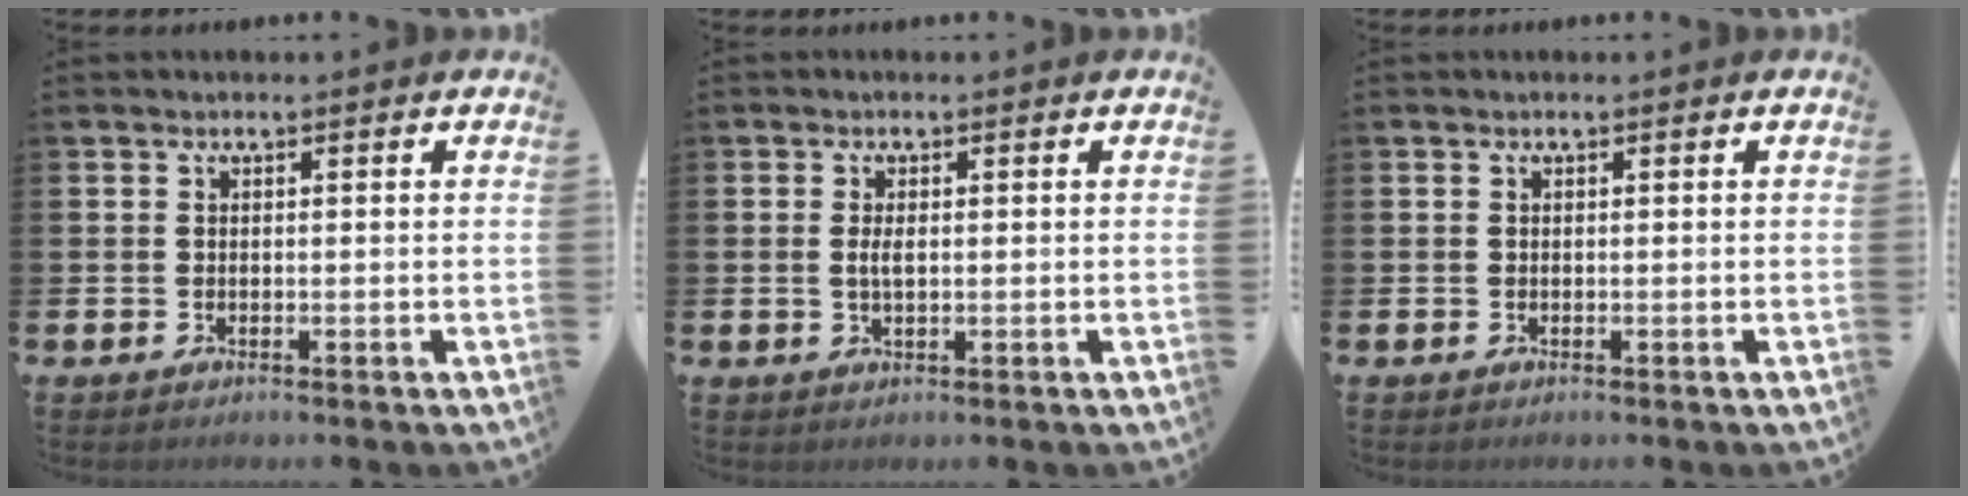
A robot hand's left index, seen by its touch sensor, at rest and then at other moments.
{"total": 2.0, "force": [0.1, 0.9, 1.8], "torque": [-0.036, 0.003, 0.000]}
{"total": 0.0}